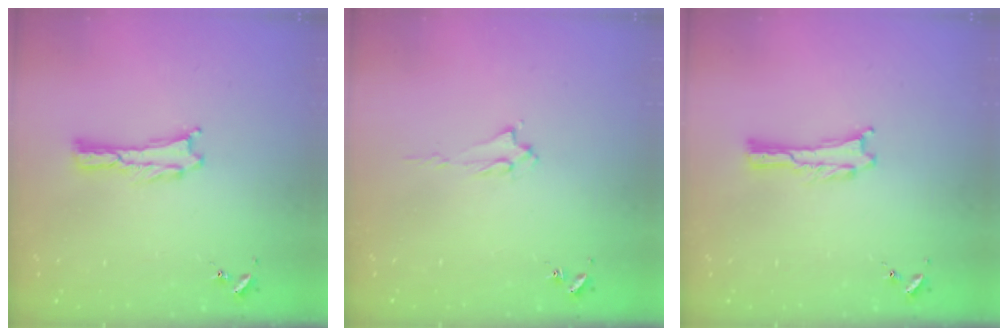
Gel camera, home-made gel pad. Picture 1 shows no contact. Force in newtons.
{"total": 1.9, "press": 1.8, "slide": 0.4}
{"total": 0.0}